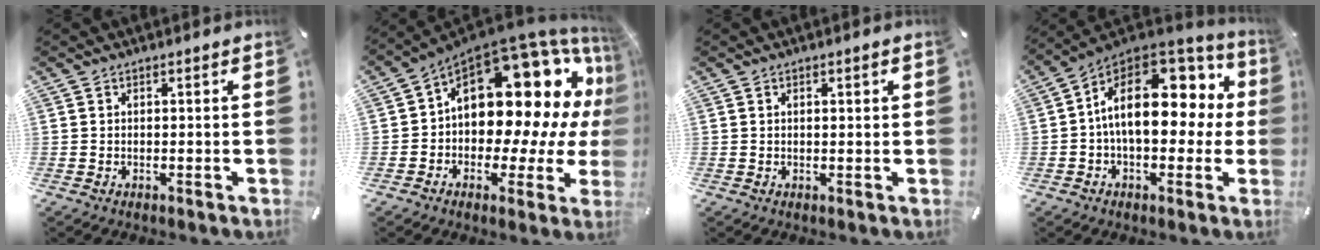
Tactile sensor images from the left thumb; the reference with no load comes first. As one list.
[{"total": 22.0, "force": [6.8, 13.3, 16.1], "torque": [-0.245, -0.065, 0.120]}, {"total": 0.8, "force": [0.3, 0.3, 0.7], "torque": [-0.013, 0.003, 0.004]}, {"total": 19.6, "force": [4.0, 11.7, 15.2], "torque": [-0.252, -0.020, 0.075]}]